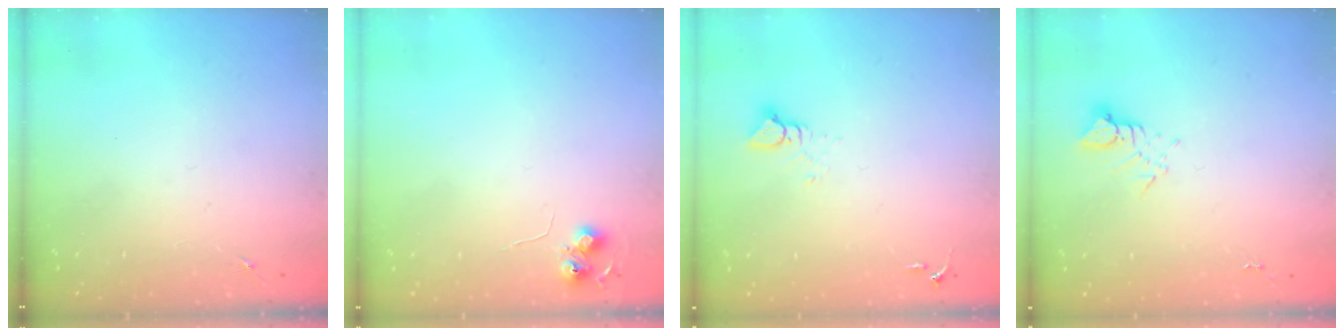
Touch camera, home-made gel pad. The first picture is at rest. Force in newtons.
{"total": 5.6, "press": 5.6, "slide": 0.8}
{"total": 3.6, "press": 3.6, "slide": 0.2}
{"total": 3.1, "press": 3.1, "slide": 0.2}